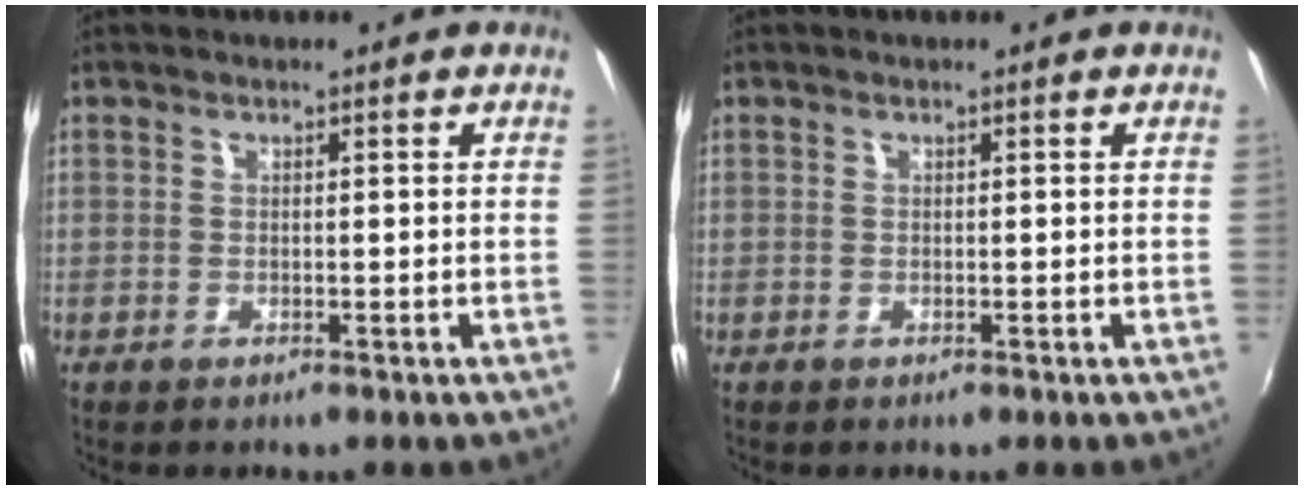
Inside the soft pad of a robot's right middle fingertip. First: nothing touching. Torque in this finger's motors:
{"motor_torque": [0.00, 0.00, 0.00, 0.00]}